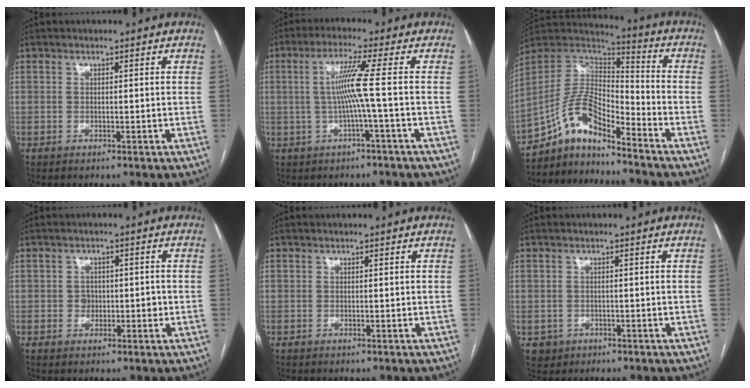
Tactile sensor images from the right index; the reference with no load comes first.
{"total": 5.9, "force": [-0.4, -1.8, 5.6], "torque": [-0.111, 0.010, -0.001]}
{"total": 11.4, "force": [-8.7, 3.0, 6.8], "torque": [-0.136, 0.036, -0.161]}
{"total": 2.5, "force": [-0.3, 2.1, 1.4], "torque": [-0.015, 0.007, -0.002]}
{"total": 0.0}
{"total": 2.5, "force": [-0.9, 2.3, 0.2], "torque": [0.004, 0.007, -0.009]}